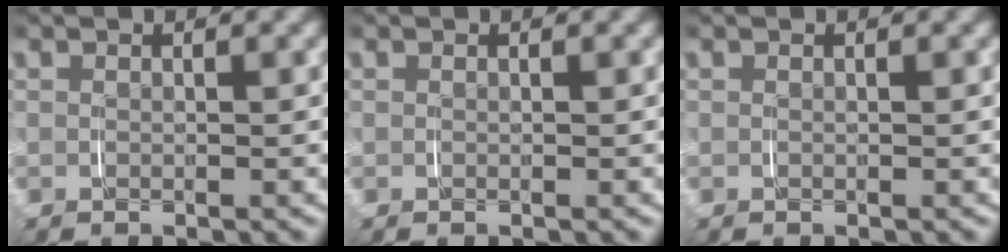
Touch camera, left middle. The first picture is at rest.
{"total": 0.0}
{"total": 0.0}